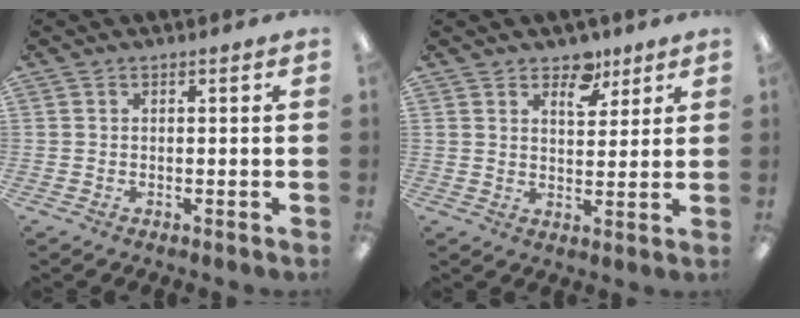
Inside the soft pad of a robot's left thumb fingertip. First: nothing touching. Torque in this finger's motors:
{"motor_torque": [-0.18, -0.13, 0.00, -0.11, -0.02]}